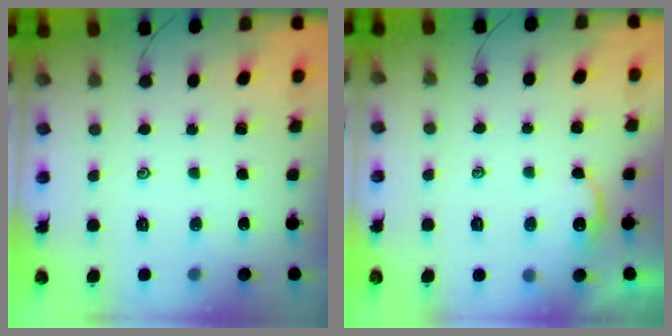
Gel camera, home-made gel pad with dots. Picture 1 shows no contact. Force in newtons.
{"total": 2.6, "press": 2.6, "slide": 0.3}